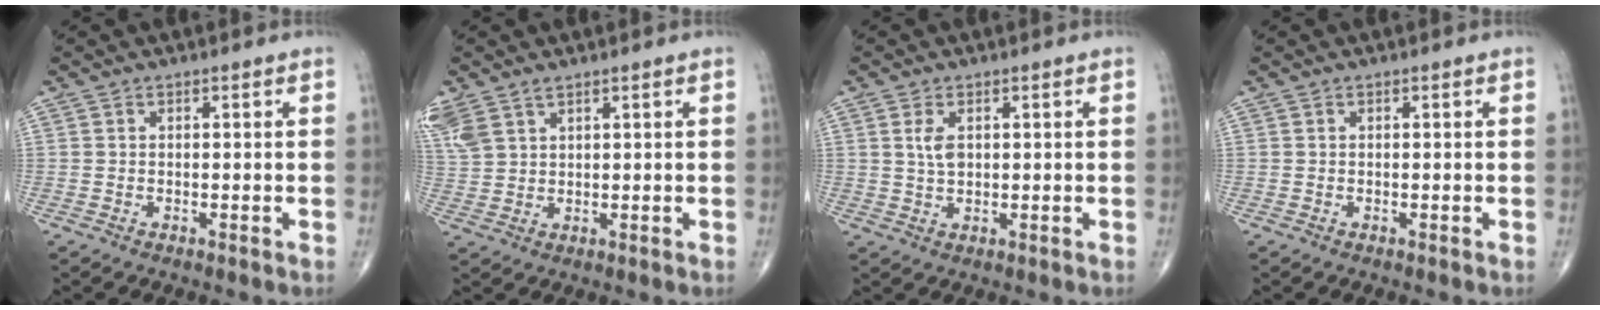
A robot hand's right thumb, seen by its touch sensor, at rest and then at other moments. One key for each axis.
{"total": 8.5, "fx": 4.9, "fy": 5.0, "fz": 4.9, "tx": -0.130, "ty": 0.001, "tz": 0.107}
{"total": 3.3, "fx": 1.0, "fy": 1.9, "fz": 2.6, "tx": -0.048, "ty": -0.004, "tz": 0.022}
{"total": 0.0}